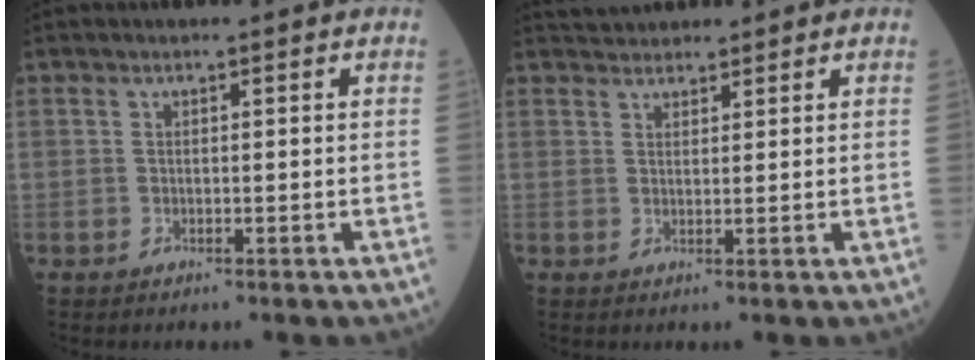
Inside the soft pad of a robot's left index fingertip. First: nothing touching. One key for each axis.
{"total": 4.2, "fx": 3.9, "fy": 1.3, "fz": 0.7, "tx": -0.010, "ty": 0.032, "tz": 0.062}